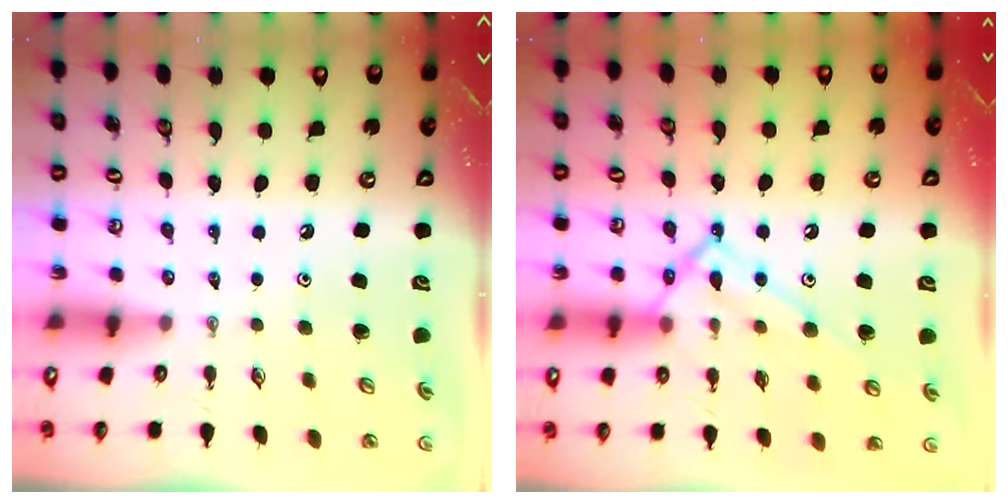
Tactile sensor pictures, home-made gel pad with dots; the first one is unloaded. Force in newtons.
{"total": 14.4, "press": 14.3, "slide": 1.1}